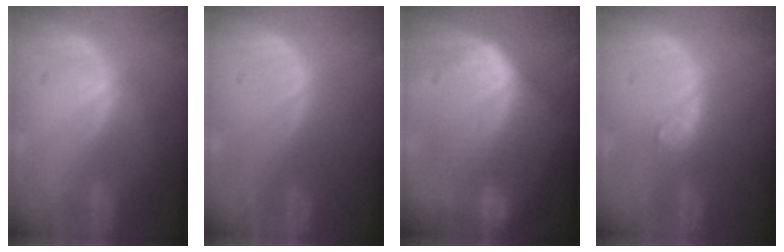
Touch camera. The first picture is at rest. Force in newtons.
{"total": 0.0}
{"total": 10.0, "press": 10.0, "slide": 0.6}
{"total": 2.6, "press": 2.6, "slide": 0.3}